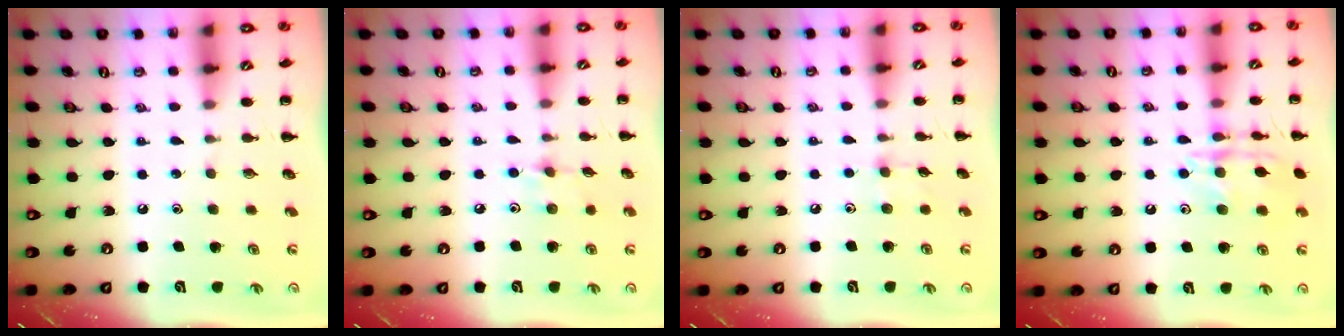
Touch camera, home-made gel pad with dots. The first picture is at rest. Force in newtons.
{"total": 5.9, "press": 5.7, "slide": 1.6}
{"total": 3.8, "press": 3.6, "slide": 1.4}
{"total": 13.5, "press": 13.5, "slide": 0.7}